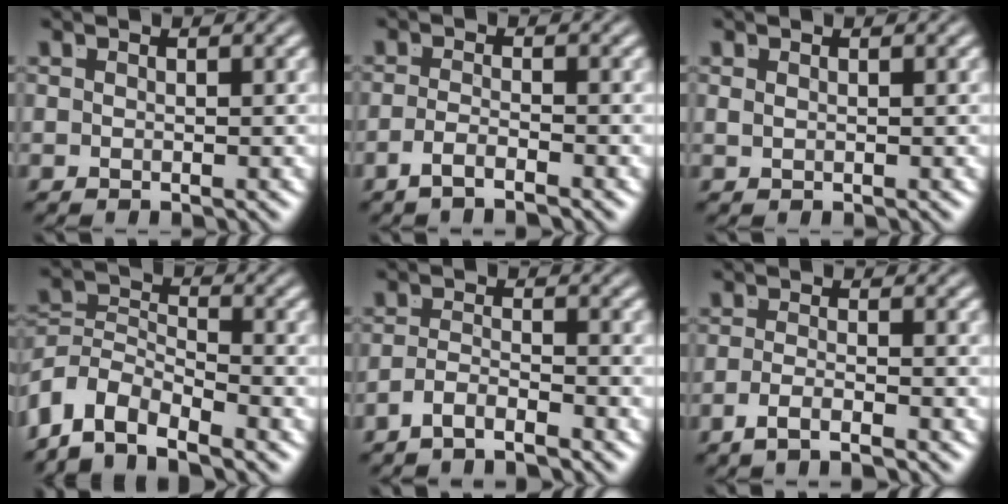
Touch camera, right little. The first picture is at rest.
{"total": 2.3, "force": [-2.0, -0.6, 1.0], "torque": [-0.019, -0.009, -0.032]}
{"total": 0.7, "force": [0.2, -0.7, 0.2], "torque": [0.002, -0.006, 0.012]}
{"total": 7.6, "force": [-3.6, 5.7, 3.5], "torque": [-0.097, -0.038, -0.057]}
{"total": 2.7, "force": [-2.6, -0.1, 0.9], "torque": [-0.013, -0.010, -0.042]}
{"total": 2.4, "force": [-2.0, -0.6, 1.1], "torque": [-0.023, -0.008, -0.033]}